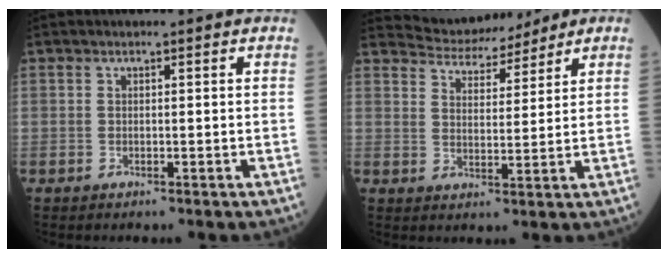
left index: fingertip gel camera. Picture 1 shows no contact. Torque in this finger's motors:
{"motor_torque": [0.48, -0.44, 0.01, -0.01]}